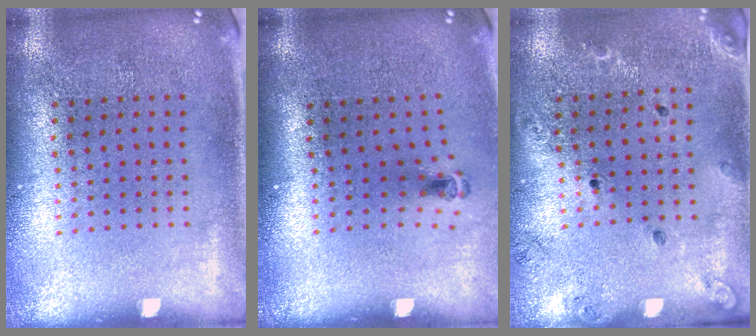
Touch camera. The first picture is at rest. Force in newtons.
{"total": 0.6, "press": 0.4, "slide": 0.5}
{"total": 1.3, "press": 1.3, "slide": 0.3}